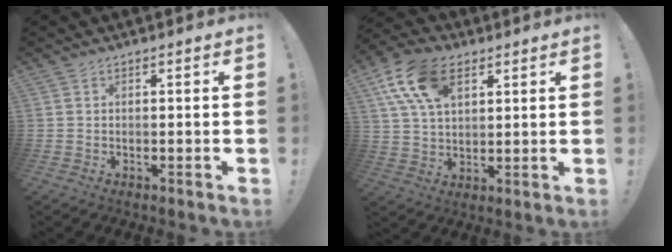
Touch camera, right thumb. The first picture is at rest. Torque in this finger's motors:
{"motor_torque": [1.06, 1.14, 0.16, 0.10, 0.08]}